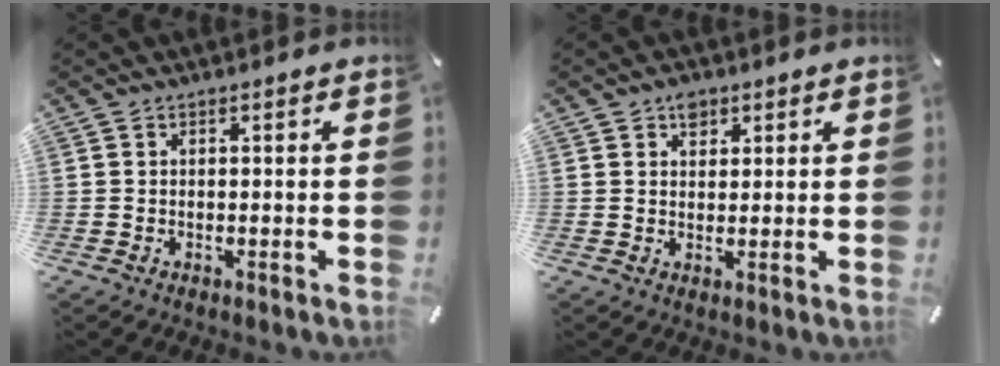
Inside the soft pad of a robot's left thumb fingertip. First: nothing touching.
{"total": 2.8, "force": [1.7, 2.1, 0.6], "torque": [0.008, -0.007, 0.027]}